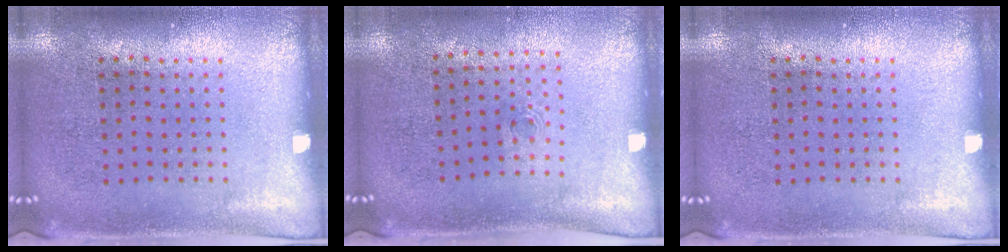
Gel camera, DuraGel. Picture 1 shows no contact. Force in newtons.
{"total": 0.6, "press": 0.3, "slide": 0.5}
{"total": 0.0}